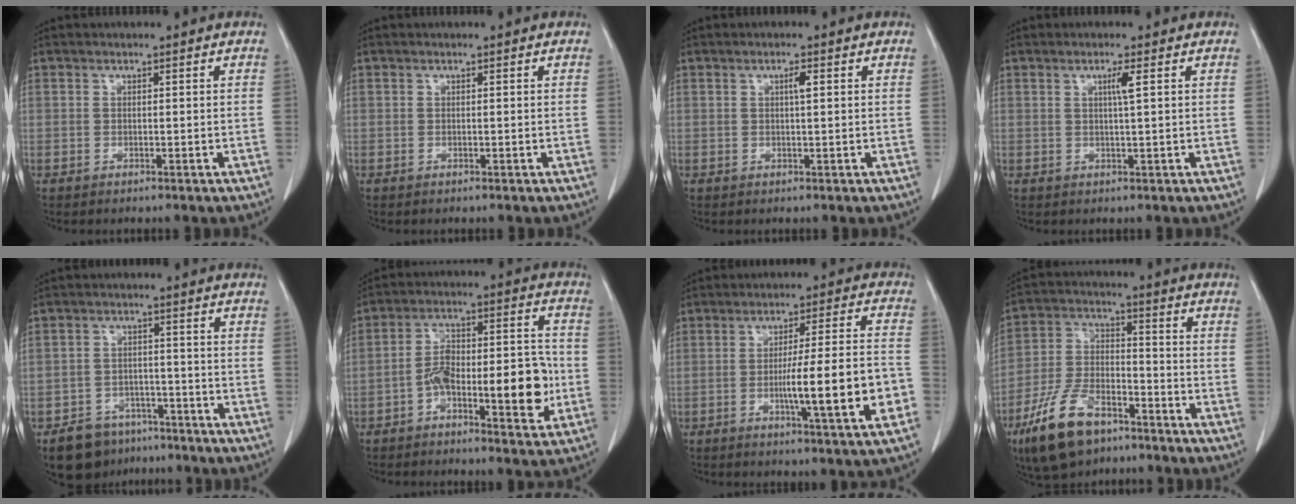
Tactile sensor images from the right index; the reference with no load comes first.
{"total": 0.0}
{"total": 1.4, "force": [0.4, 0.1, 1.3], "torque": [-0.026, 0.002, 0.007]}
{"total": 1.9, "force": [0.6, -0.4, 1.8], "torque": [-0.034, -0.002, 0.012]}
{"total": 8.0, "force": [-5.9, 5.1, 1.7], "torque": [-0.018, 0.011, -0.088]}
{"total": 13.5, "force": [-3.9, 4.2, 12.3], "torque": [-0.188, 0.034, -0.059]}
{"total": 13.2, "force": [-3.6, 0.2, 12.7], "torque": [-0.194, 0.000, -0.055]}
{"total": 13.3, "force": [-8.6, 6.0, 8.1], "torque": [-0.175, -0.004, -0.161]}